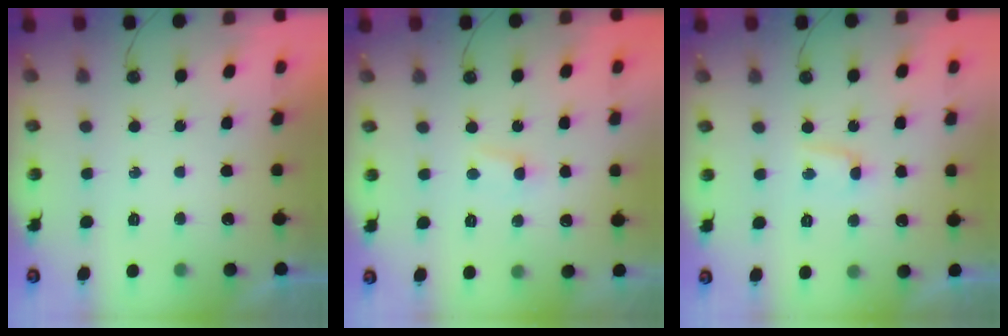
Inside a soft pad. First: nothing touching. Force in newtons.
{"total": 2.8, "press": 2.8, "slide": 0.4}
{"total": 2.5, "press": 2.3, "slide": 0.8}